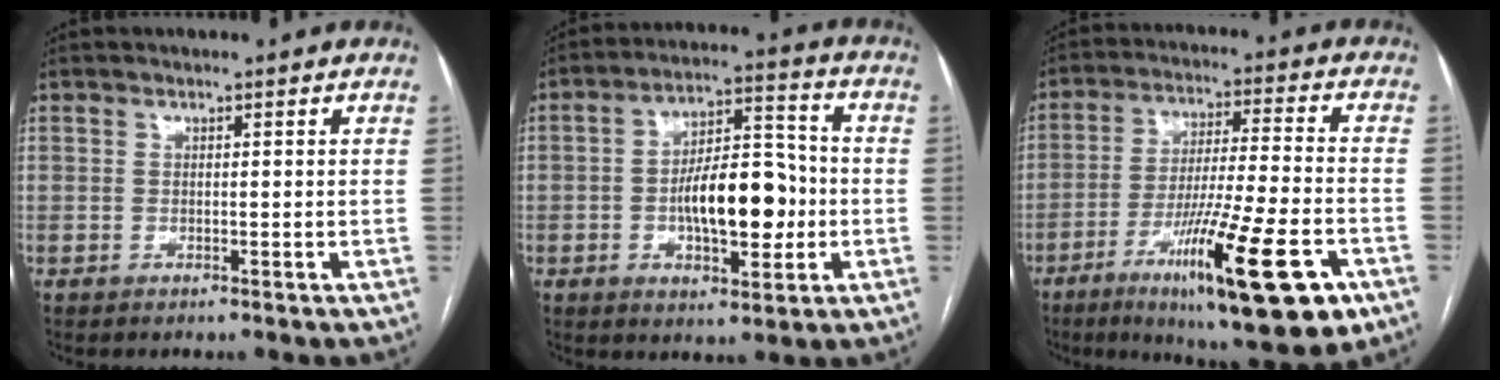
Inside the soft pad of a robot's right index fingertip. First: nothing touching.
{"total": 12.3, "force": [-2.0, 4.8, 11.2], "torque": [-0.188, 0.020, -0.028]}
{"total": 20.3, "force": [-9.5, 1.7, 17.8], "torque": [-0.266, -0.033, -0.148]}